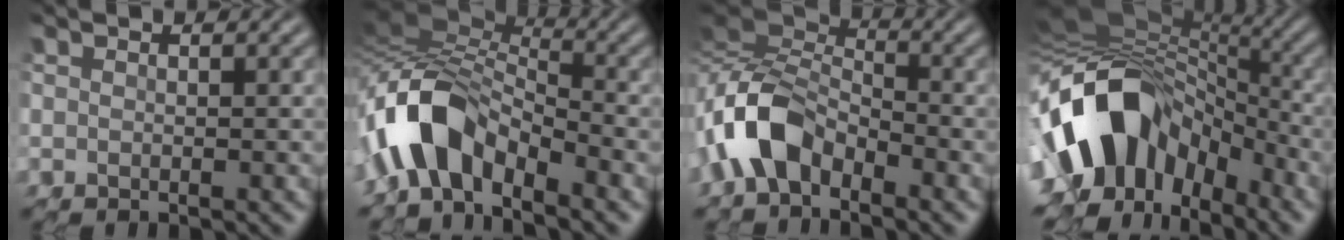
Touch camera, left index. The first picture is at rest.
{"total": 7.1, "force": [-4.0, 3.2, 4.9], "torque": [-0.095, 0.013, -0.083]}
{"total": 5.8, "force": [-3.5, 2.9, 3.6], "torque": [-0.080, 0.007, -0.082]}
{"total": 14.1, "force": [-4.7, 9.7, 9.0], "torque": [-0.171, -0.004, -0.089]}